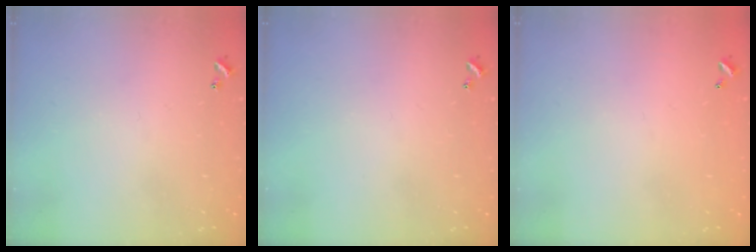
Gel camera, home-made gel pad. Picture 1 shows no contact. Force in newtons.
{"total": 0.0}
{"total": 2.9, "press": 2.9, "slide": 0.1}